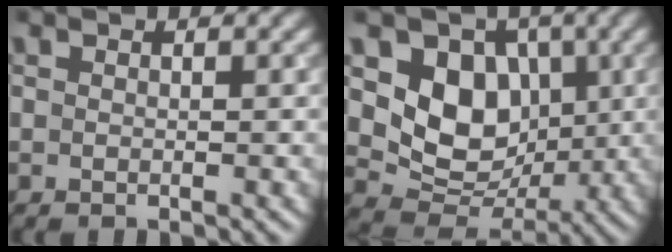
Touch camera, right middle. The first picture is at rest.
{"total": 7.7, "force": [1.5, 6.0, 4.6], "torque": [-0.073, -0.013, 0.022]}